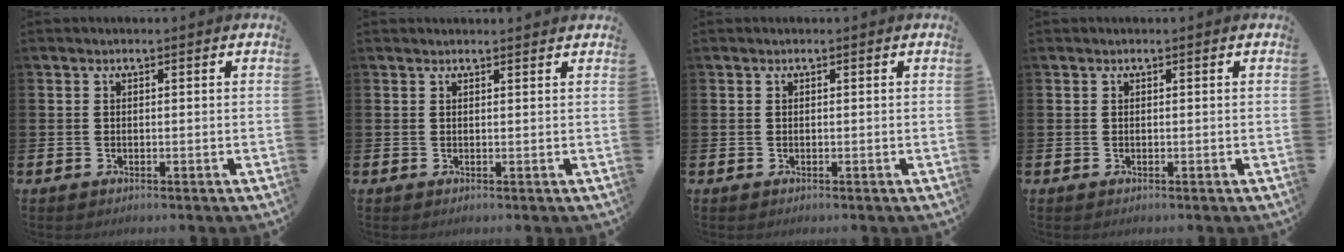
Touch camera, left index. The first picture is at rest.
{"total": 0.6, "force": [0.5, -0.1, -0.1], "torque": [0.016, -0.008, 0.008]}
{"total": 0.0}
{"total": 0.0}